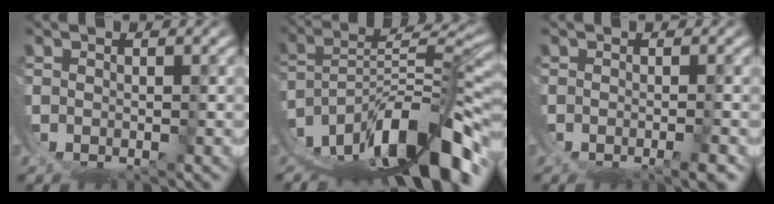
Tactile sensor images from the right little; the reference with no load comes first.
{"total": 11.5, "force": [-3.8, 5.1, 9.6], "torque": [-0.148, -0.008, -0.044]}
{"total": 2.3, "force": [-1.3, 0.6, 1.9], "torque": [-0.025, -0.004, -0.014]}